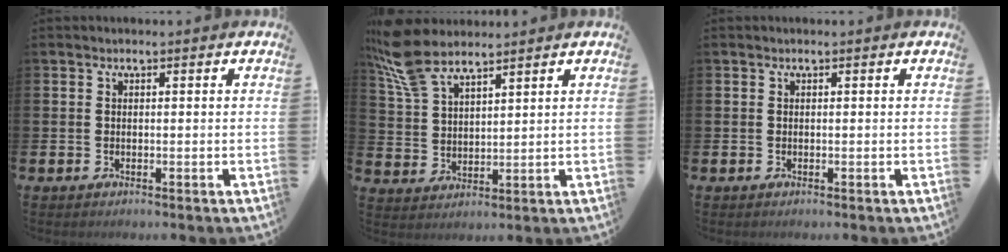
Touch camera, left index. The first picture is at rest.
{"total": 9.0, "force": [7.7, 2.9, 3.4], "torque": [-0.086, -0.026, 0.145]}
{"total": 0.0}